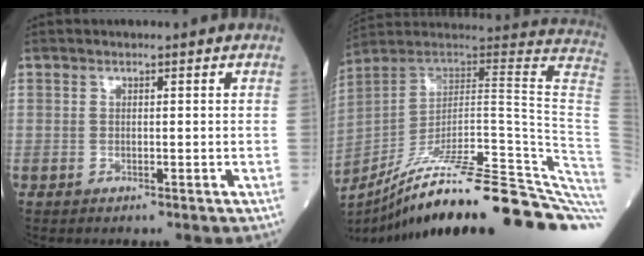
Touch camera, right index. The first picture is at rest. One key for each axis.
{"total": 35.9, "fx": -27.1, "fy": 0.7, "fz": 23.5, "tx": -0.199, "ty": -0.028, "tz": -0.382}